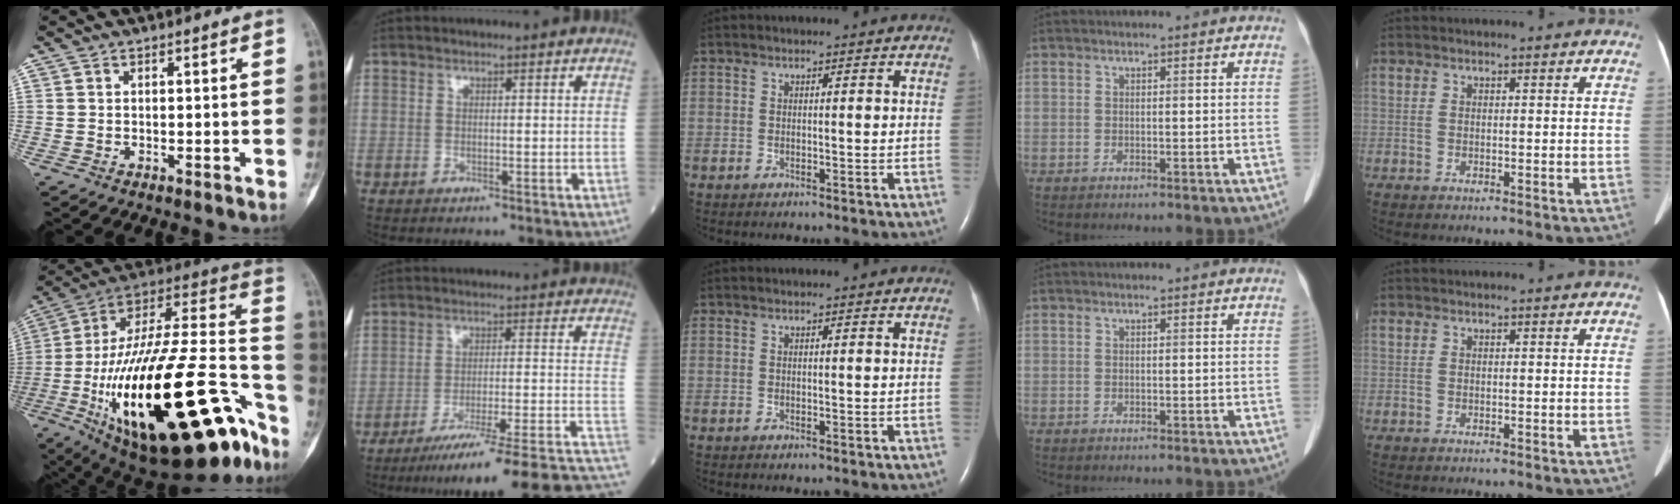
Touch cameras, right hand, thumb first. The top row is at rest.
{"thumb": {"total": 46.3, "force": [-18.0, 17.1, 39.1], "torque": [-0.588, 0.065, -0.281]}, "index": {"total": 21.0, "force": [-17.3, -1.2, 11.8], "torque": [-0.104, -0.007, -0.245]}}